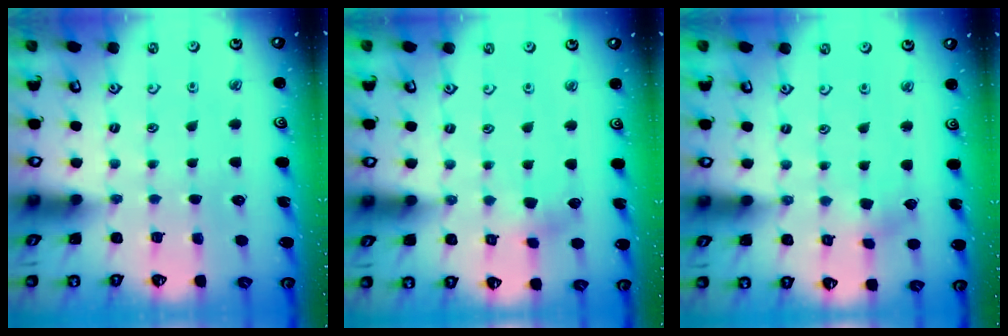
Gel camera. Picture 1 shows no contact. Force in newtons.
{"total": 2.9, "press": 2.9, "slide": 0.3}
{"total": 1.8, "press": 1.7, "slide": 0.6}